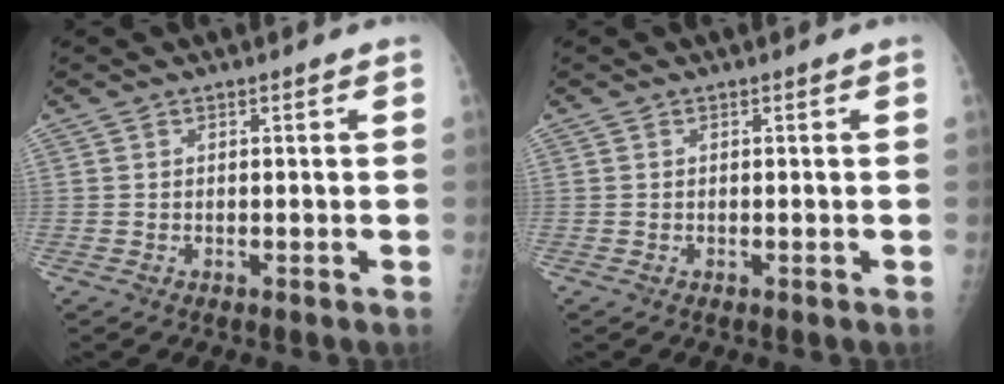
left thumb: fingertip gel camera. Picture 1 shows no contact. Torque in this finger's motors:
{"motor_torque": [0.00, 0.00, 0.06, 0.05, 0.00]}